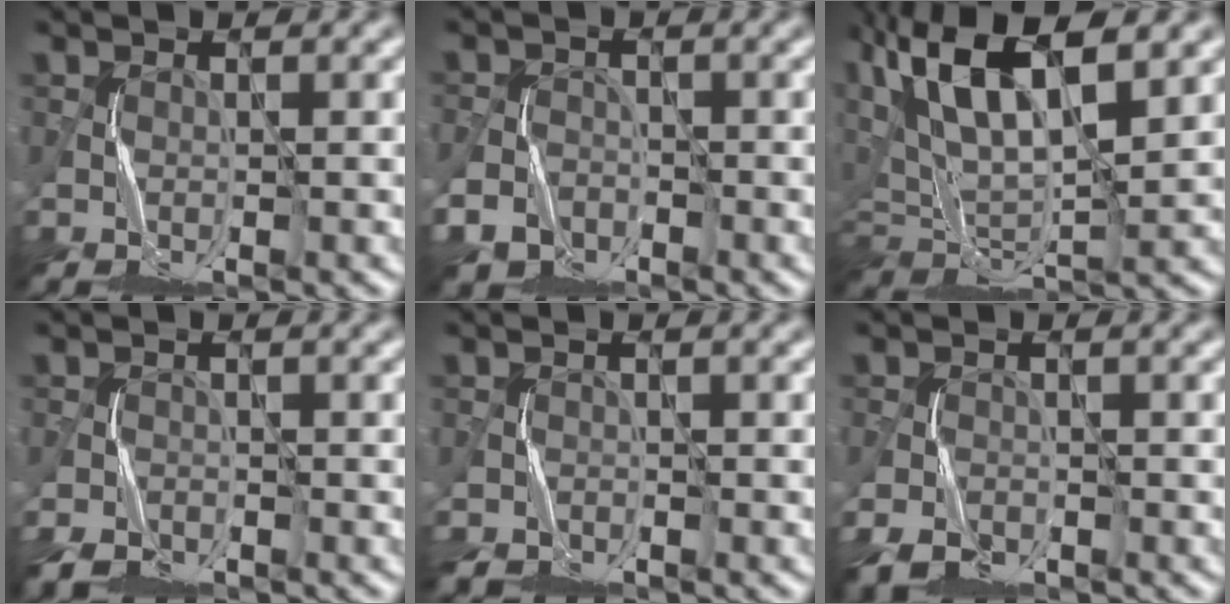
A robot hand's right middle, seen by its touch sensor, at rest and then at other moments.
{"total": 2.6, "force": [-1.8, 1.8, 0.6], "torque": [-0.011, -0.005, -0.038]}
{"total": 11.2, "force": [5.8, 4.1, 8.6], "torque": [-0.165, 0.016, 0.105]}
{"total": 2.3, "force": [-1.9, 1.0, 0.8], "torque": [-0.014, -0.007, -0.042]}
{"total": 1.7, "force": [-1.7, 0.4, -0.1], "torque": [0.002, -0.009, -0.039]}
{"total": 2.4, "force": [-1.7, 1.3, 1.1], "torque": [-0.021, -0.006, -0.037]}